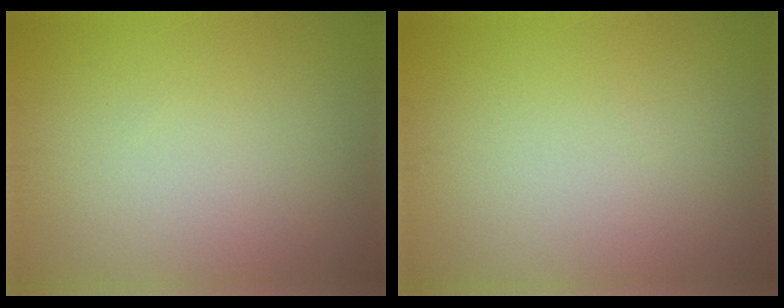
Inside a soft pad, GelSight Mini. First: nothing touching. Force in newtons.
{"total": 0.0}